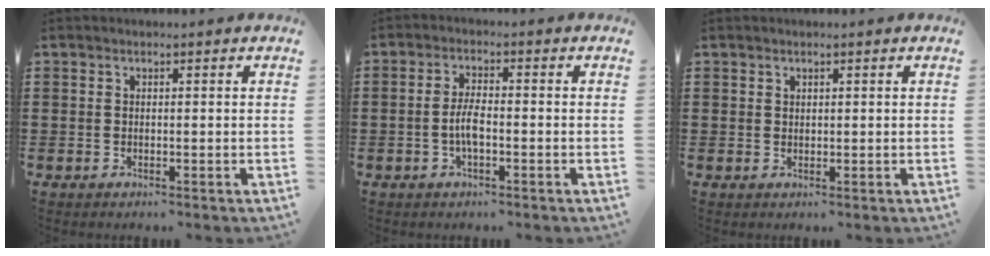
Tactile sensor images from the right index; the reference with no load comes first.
{"total": 3.9, "force": [-1.0, 1.0, 3.6], "torque": [-0.088, -0.008, -0.025]}
{"total": 0.8, "force": [0.6, 0.5, 0.1], "torque": [-0.005, 0.001, 0.012]}